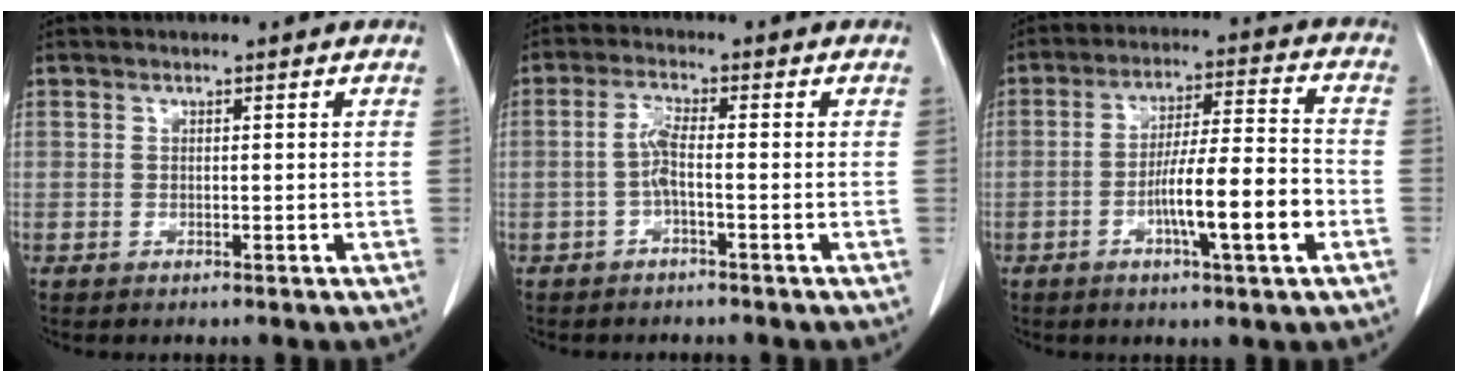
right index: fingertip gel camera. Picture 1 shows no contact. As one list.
[{"total": 3.0, "force": [-0.8, 0.3, 2.9], "torque": [-0.059, 0.006, -0.020]}, {"total": 11.2, "force": [-3.7, 0.7, 10.5], "torque": [-0.172, 0.004, -0.062]}]